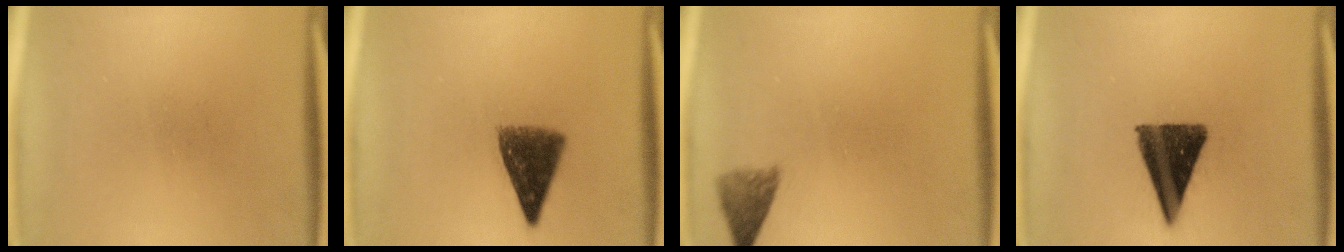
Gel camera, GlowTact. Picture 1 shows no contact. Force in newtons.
{"total": 8.0}
{"total": 2.8}
{"total": 13.2}